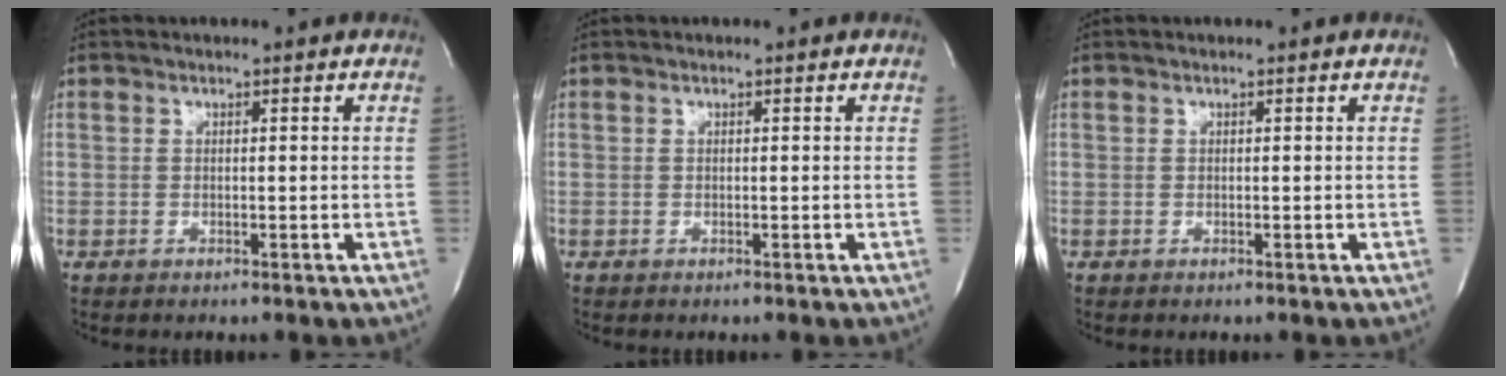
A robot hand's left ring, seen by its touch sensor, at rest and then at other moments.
{"total": 0.0}
{"total": 0.0}